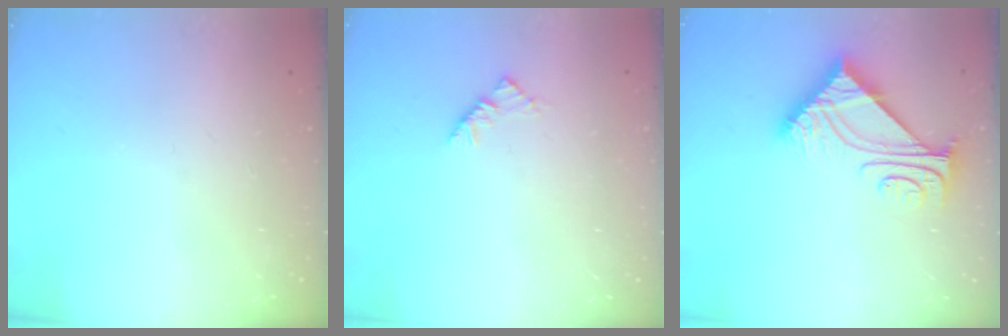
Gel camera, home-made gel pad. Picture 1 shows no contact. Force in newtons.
{"total": 2.9, "press": 2.8, "slide": 0.7}
{"total": 7.5, "press": 7.5, "slide": 0.5}